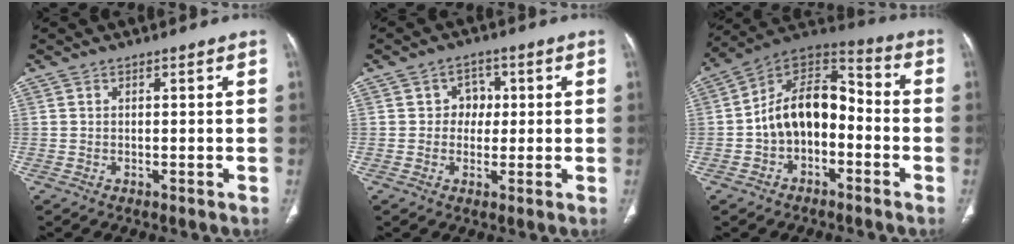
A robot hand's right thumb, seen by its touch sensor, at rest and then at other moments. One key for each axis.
{"total": 4.2, "fx": 0.6, "fy": 3.8, "fz": 1.8, "tx": 0.005, "ty": 0.008, "tz": 0.001}
{"total": 14.5, "fx": -2.6, "fy": 9.6, "fz": 10.5, "tx": -0.146, "ty": 0.058, "tz": -0.055}